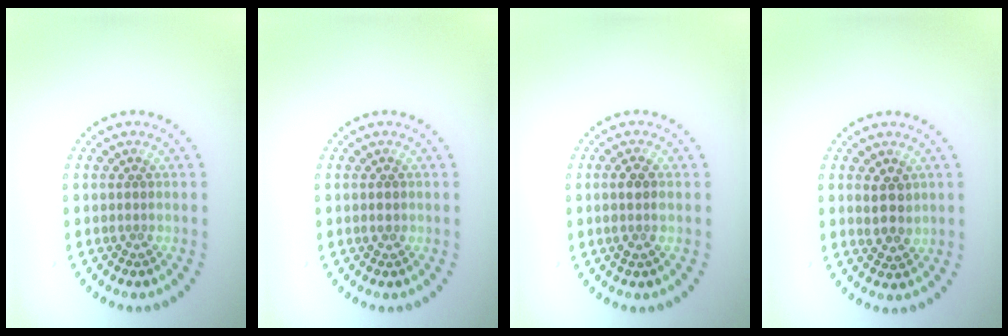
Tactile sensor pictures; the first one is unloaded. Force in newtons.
{"total": 1.0, "press": 1.0, "slide": 0.0}
{"total": 1.7, "press": 1.5, "slide": 0.7}
{"total": 2.3, "press": 2.2, "slide": 0.8}